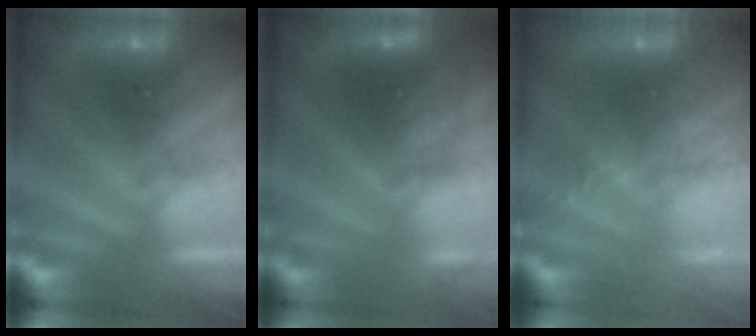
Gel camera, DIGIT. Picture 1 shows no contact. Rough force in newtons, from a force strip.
{"total": 2.7}
{"total": 7.4}